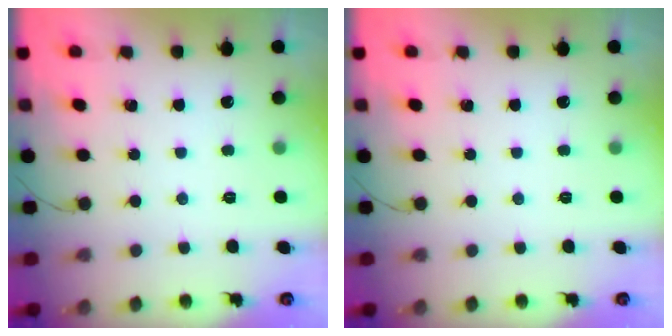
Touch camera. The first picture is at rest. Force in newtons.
{"total": 0.0}